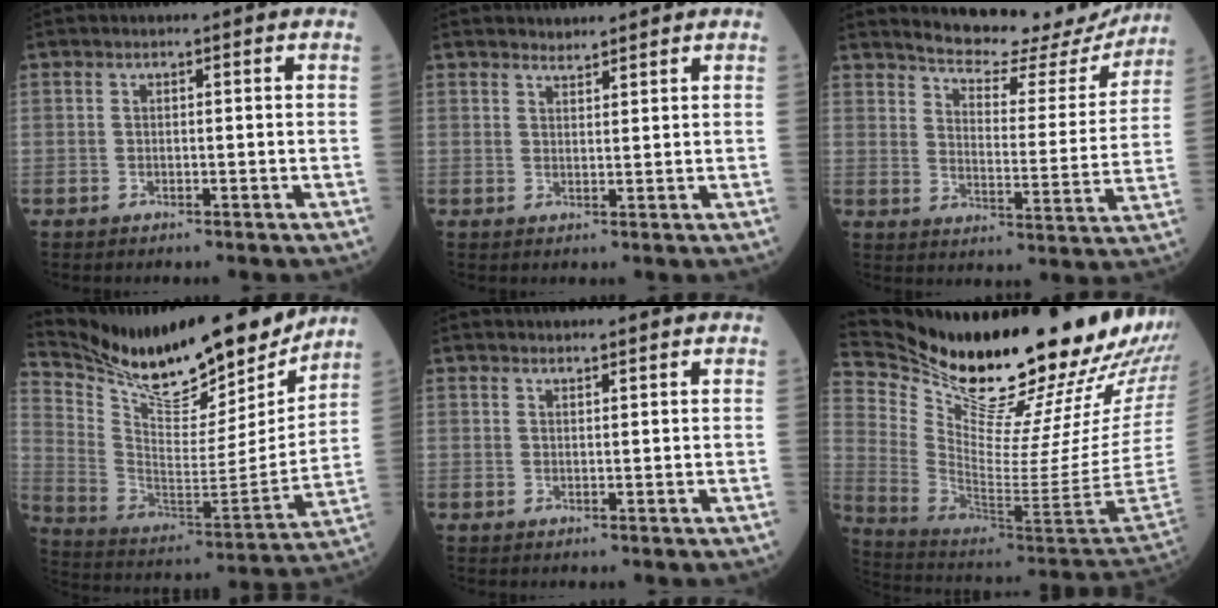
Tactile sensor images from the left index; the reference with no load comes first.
{"total": 2.4, "force": [2.4, 0.3, 0.0], "torque": [-0.007, 0.010, 0.042]}
{"total": 16.8, "force": [15.8, 3.6, 4.4], "torque": [-0.053, -0.034, 0.194]}
{"total": 23.1, "force": [20.2, 5.1, 9.8], "torque": [-0.186, -0.036, 0.321]}
{"total": 3.2, "force": [3.1, 0.2, 0.7], "torque": [-0.013, 0.015, 0.040]}
{"total": 34.0, "force": [28.3, 2.0, 18.6], "torque": [-0.320, -0.116, 0.407]}